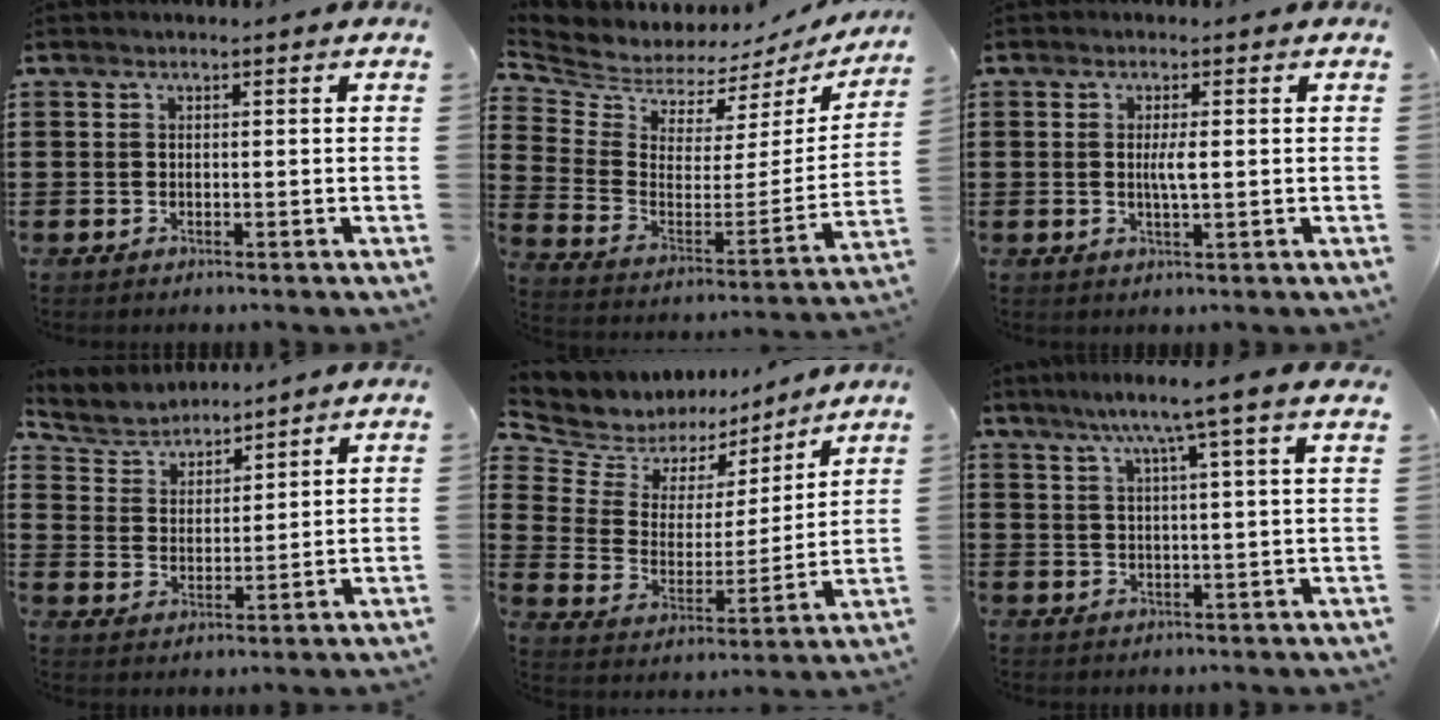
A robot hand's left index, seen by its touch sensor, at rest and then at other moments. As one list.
[{"total": 5.4, "force": [5.3, 1.1, 0.1], "torque": [-0.041, -0.056, 0.089]}, {"total": 2.7, "force": [0.2, 0.4, 2.6], "torque": [-0.050, -0.004, 0.002]}, {"total": 4.3, "force": [4.0, 1.4, -0.1], "torque": [-0.025, -0.018, 0.069]}, {"total": 6.2, "force": [5.0, 3.7, -0.1], "torque": [-0.048, -0.039, 0.087]}, {"total": 6.6, "force": [4.6, -0.8, 4.7], "torque": [-0.104, -0.006, 0.075]}]